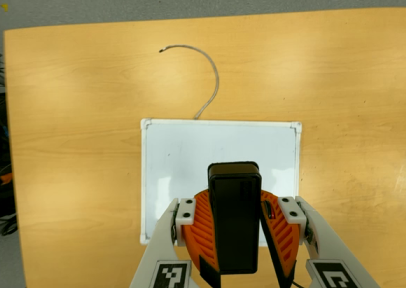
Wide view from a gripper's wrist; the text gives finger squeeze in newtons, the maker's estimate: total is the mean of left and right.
{"total": 10.1, "left": 10.0, "right": 10.2}